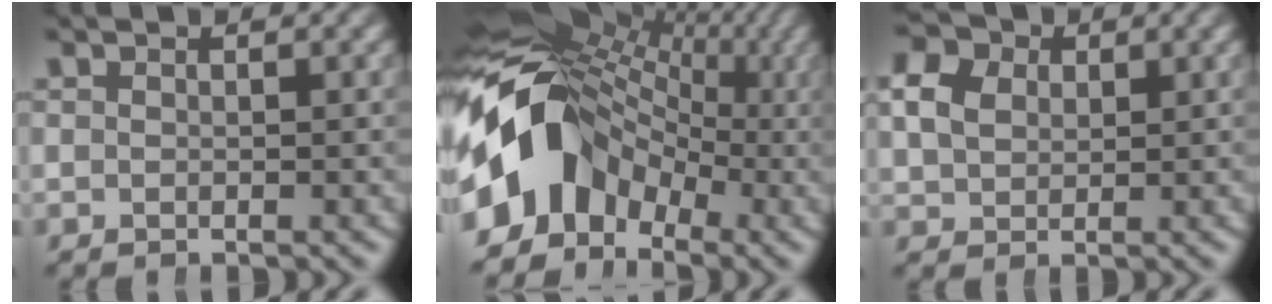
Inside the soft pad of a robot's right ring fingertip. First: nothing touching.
{"total": 18.3, "force": [0.0, 13.3, 12.6], "torque": [-0.206, 0.015, -0.016]}
{"total": 6.3, "force": [2.3, 5.3, 2.6], "torque": [-0.059, 0.007, 0.036]}